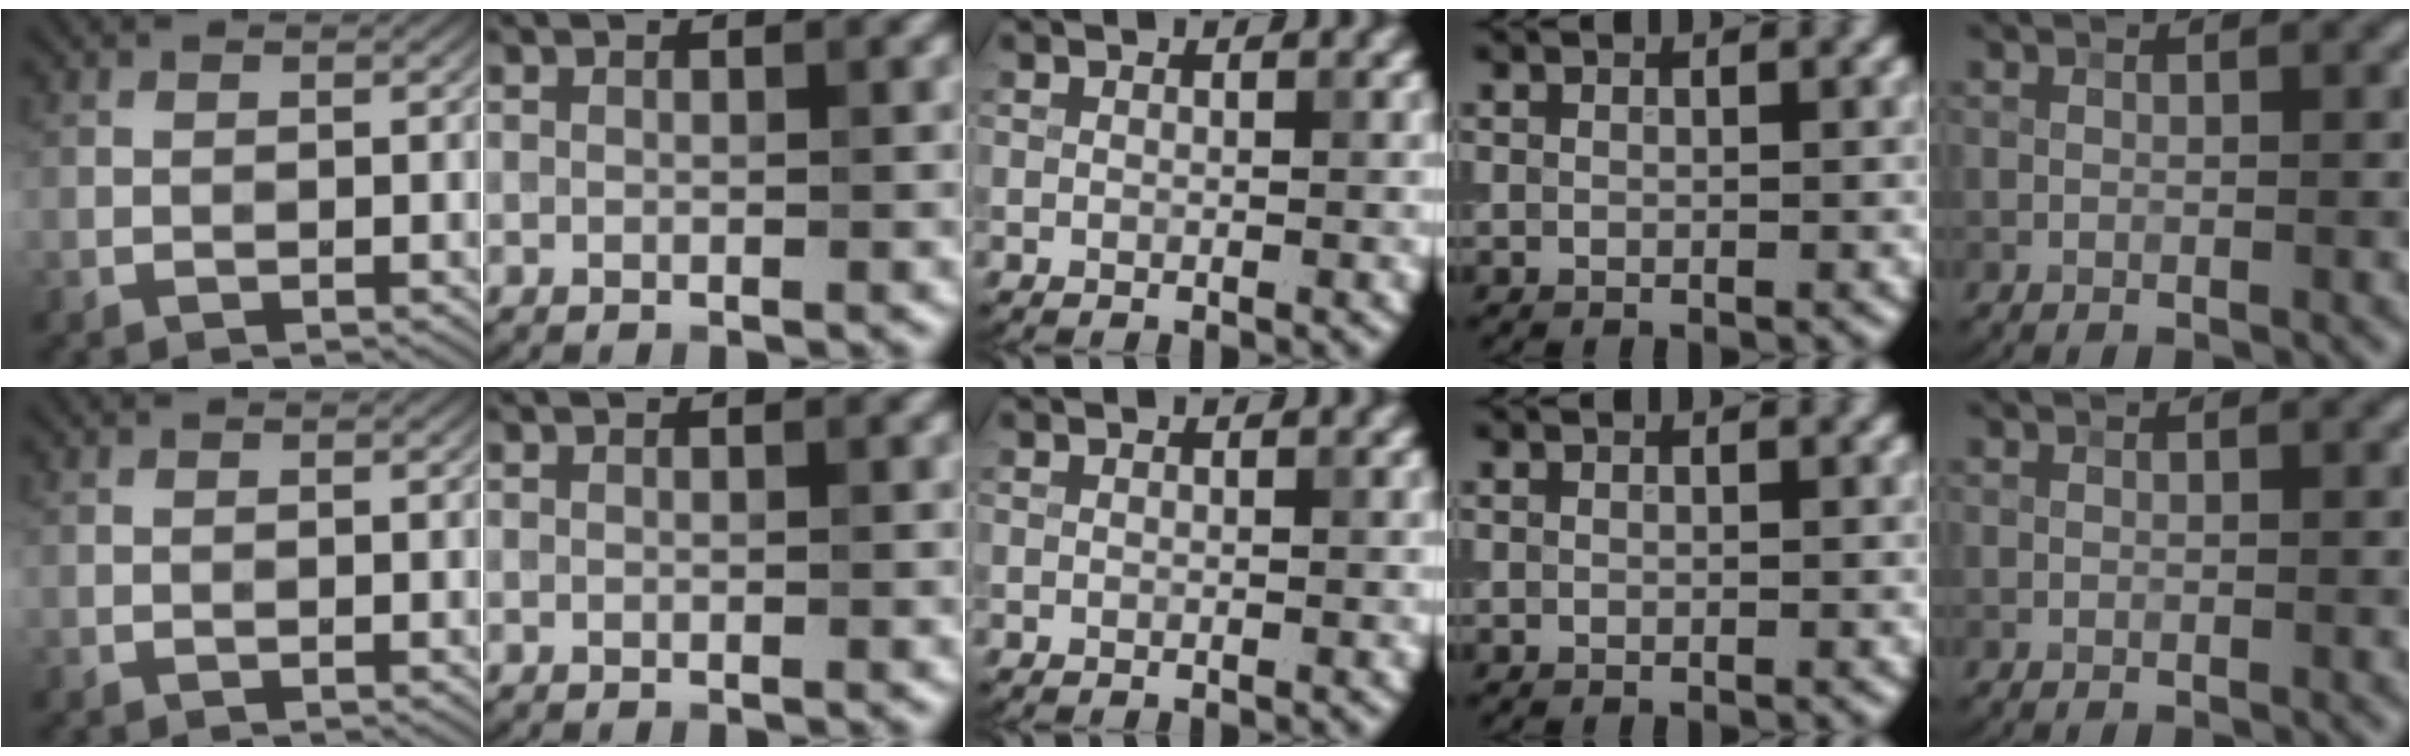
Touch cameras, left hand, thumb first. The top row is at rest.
{}